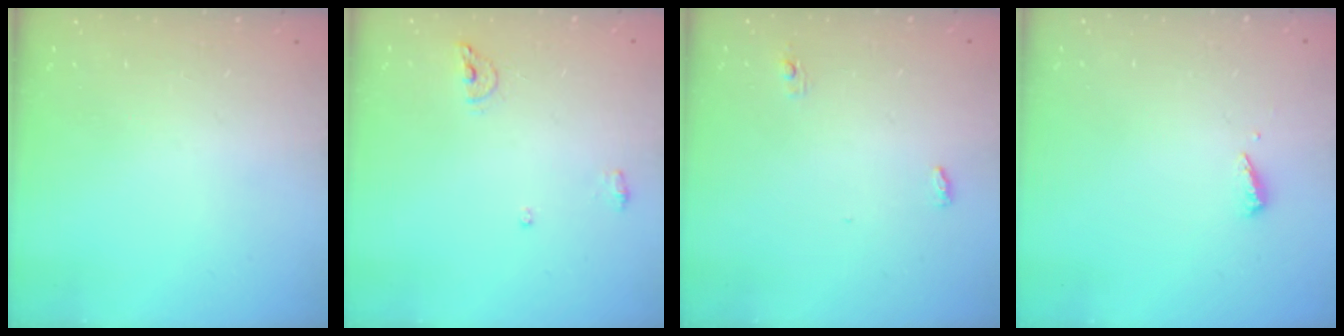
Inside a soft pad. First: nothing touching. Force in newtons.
{"total": 6.1, "press": 5.9, "slide": 1.4}
{"total": 3.6, "press": 3.5, "slide": 0.9}
{"total": 2.5, "press": 2.5, "slide": 0.1}